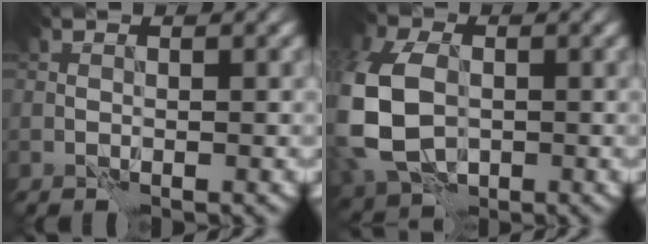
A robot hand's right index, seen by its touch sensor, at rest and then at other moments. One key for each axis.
{"total": 11.0, "fx": -1.1, "fy": 8.1, "fz": 7.4, "tx": -0.203, "ty": -0.027, "tz": -0.019}